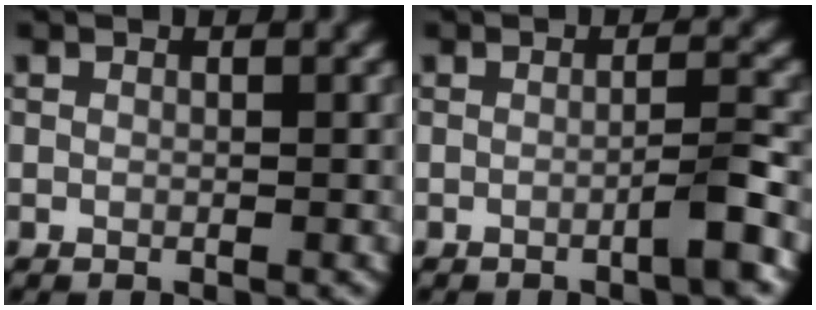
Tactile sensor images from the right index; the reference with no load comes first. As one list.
[{"total": 2.3, "force": [-1.1, 0.1, 2.0], "torque": [-0.026, 0.012, -0.024]}]